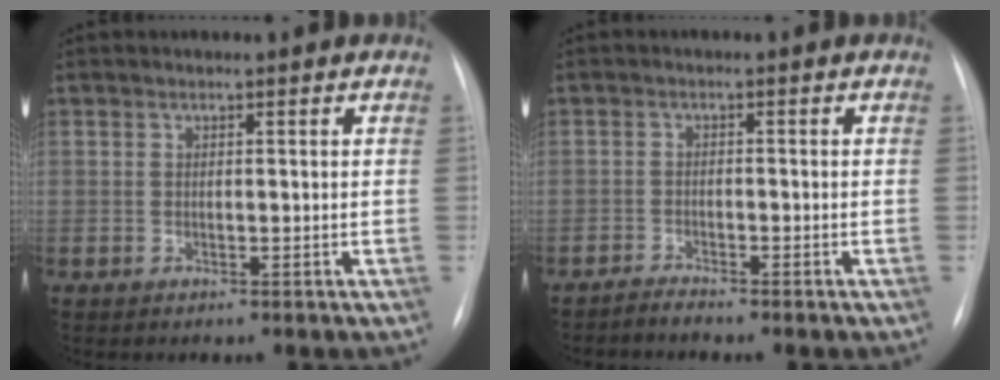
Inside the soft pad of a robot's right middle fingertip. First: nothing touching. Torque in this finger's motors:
{"motor_torque": [-0.14, 0.00, -0.03, 0.00]}